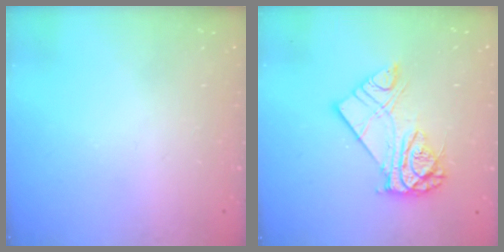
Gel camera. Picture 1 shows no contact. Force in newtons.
{"total": 12.0, "press": 12.0, "slide": 1.4}